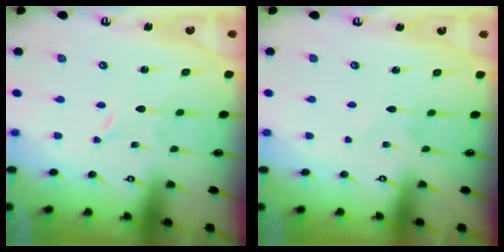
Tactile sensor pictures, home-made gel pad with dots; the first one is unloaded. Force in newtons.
{"total": 2.5, "press": 2.5, "slide": 0.2}